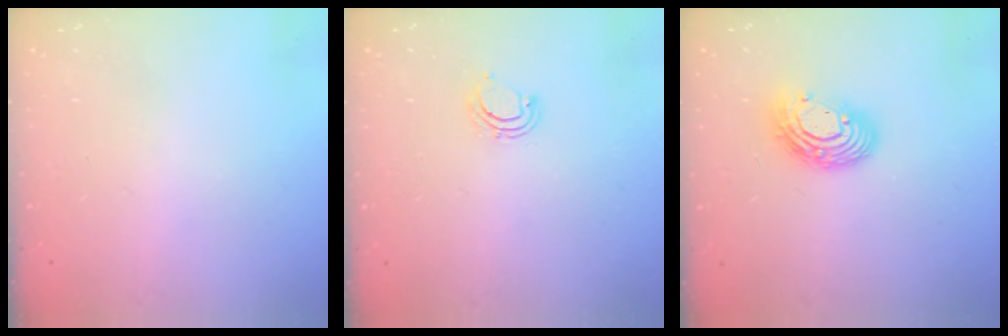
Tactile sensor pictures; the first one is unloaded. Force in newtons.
{"total": 5.4, "press": 5.4, "slide": 0.5}
{"total": 11.8, "press": 11.7, "slide": 0.9}